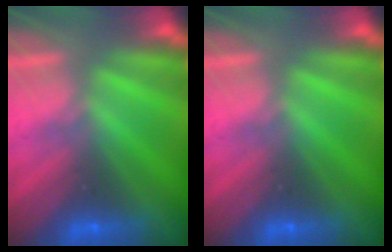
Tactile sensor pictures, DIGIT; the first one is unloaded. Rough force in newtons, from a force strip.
{"total": 0.0}